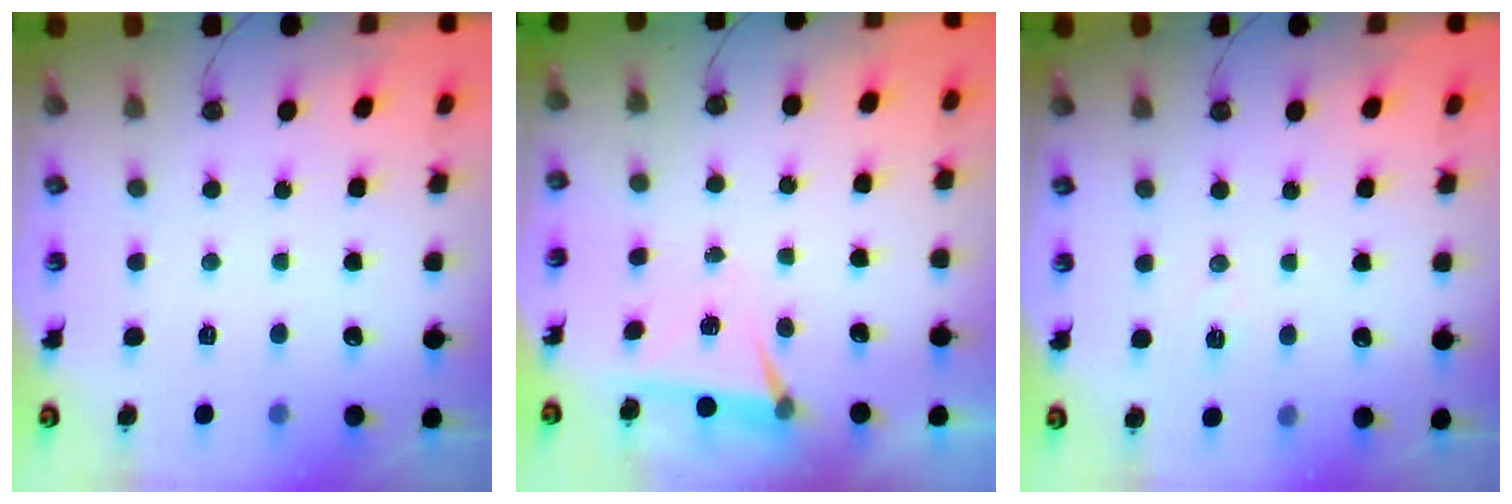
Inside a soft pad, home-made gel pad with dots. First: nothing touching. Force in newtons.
{"total": 5.3, "press": 2.9, "slide": 4.4}
{"total": 5.7, "press": 3.6, "slide": 4.4}